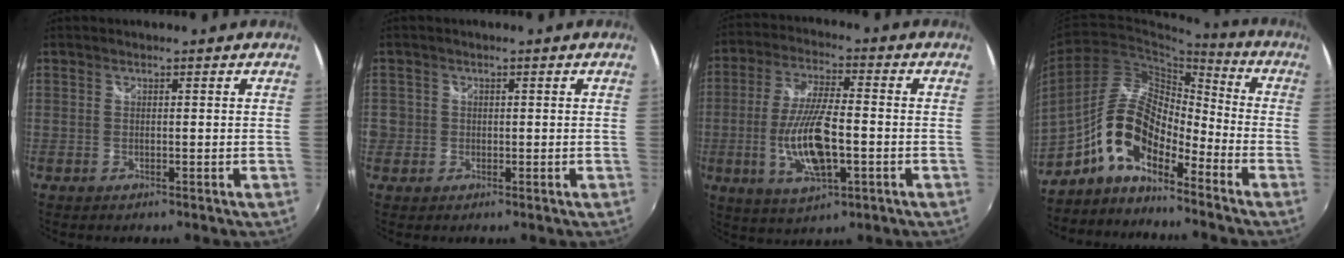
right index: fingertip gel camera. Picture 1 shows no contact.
{"total": 3.1, "force": [-0.4, 3.1, 0.5], "torque": [-0.013, 0.000, -0.008]}
{"total": 13.1, "force": [-3.0, 4.4, 12.0], "torque": [-0.242, -0.009, -0.053]}
{"total": 11.9, "force": [-7.2, 4.9, 8.1], "torque": [-0.163, 0.016, -0.144]}